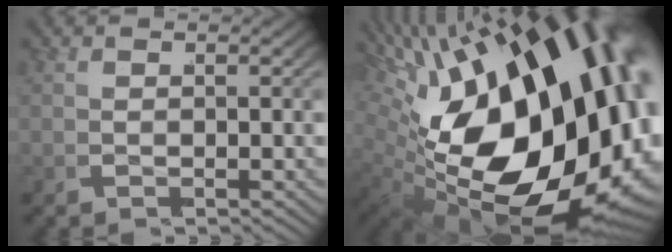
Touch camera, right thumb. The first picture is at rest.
{"total": 33.0, "force": [-2.4, 20.1, 26.1], "torque": [-0.432, -0.067, -0.006]}